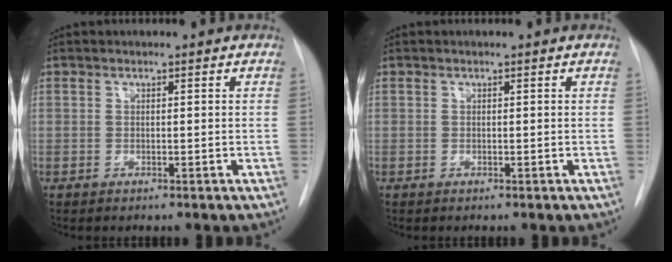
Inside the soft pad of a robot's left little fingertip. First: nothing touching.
{"total": 0.0}